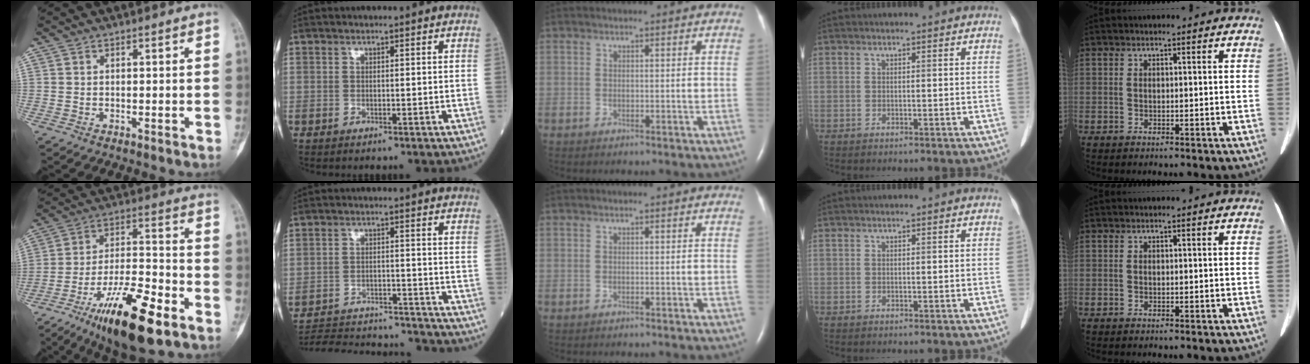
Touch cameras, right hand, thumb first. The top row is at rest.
{"thumb": {"total": 19.4, "force": [-10.8, 5.6, 15.0], "torque": [-0.267, 0.049, -0.185]}, "index": {"total": 18.1, "force": [-17.4, 1.8, 4.4], "torque": [-0.097, -0.005, -0.247]}}